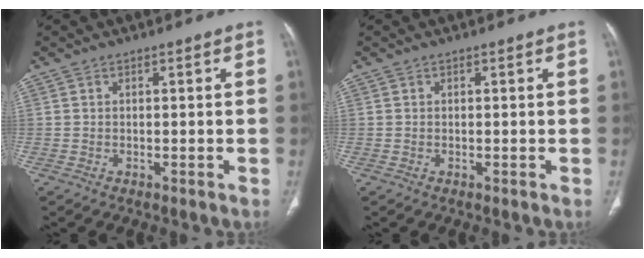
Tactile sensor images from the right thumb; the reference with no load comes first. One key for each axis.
{"total": 0.0}